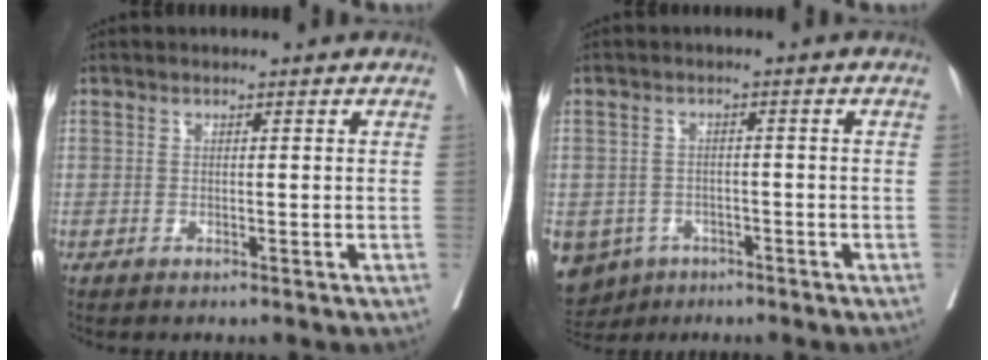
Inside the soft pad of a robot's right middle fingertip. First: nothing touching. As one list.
[{"total": 9.2, "force": [-5.5, 7.0, 2.3], "torque": [-0.063, -0.007, -0.078]}]